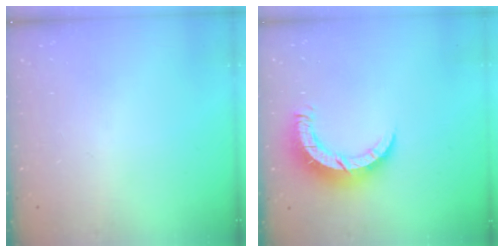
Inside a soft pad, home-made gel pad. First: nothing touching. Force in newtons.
{"total": 9.4, "press": 9.4, "slide": 0.7}